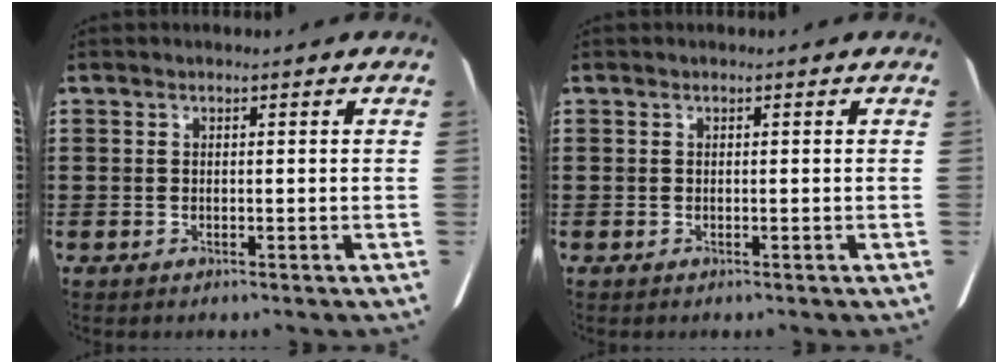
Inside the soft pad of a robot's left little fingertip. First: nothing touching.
{"total": 0.0}